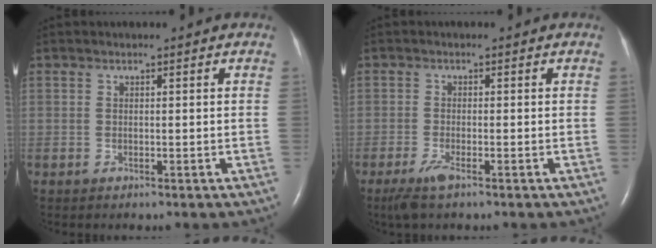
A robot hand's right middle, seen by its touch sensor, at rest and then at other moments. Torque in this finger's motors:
{"motor_torque": [0.52, -0.59, 0.11, 0.05]}